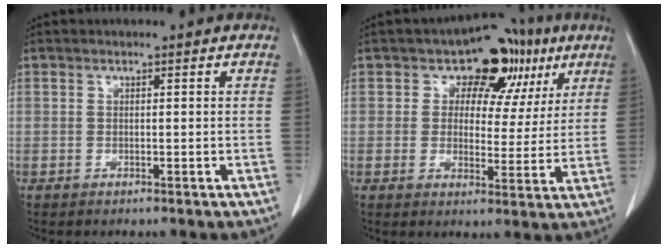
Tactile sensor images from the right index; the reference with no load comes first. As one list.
[{"total": 11.7, "force": [5.3, 7.8, 6.9], "torque": [-0.065, 0.036, 0.074]}]